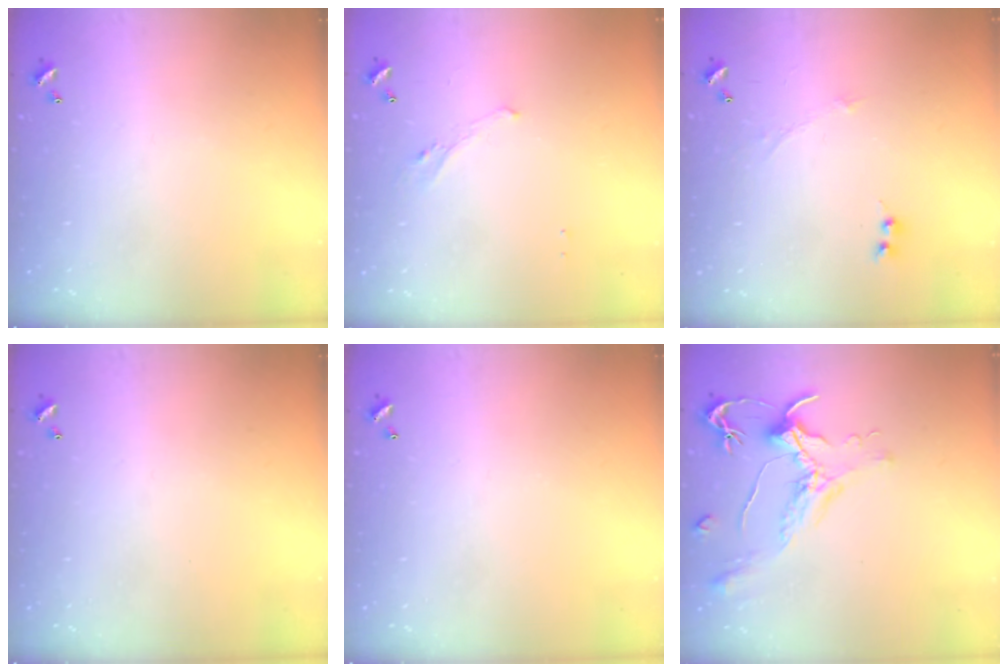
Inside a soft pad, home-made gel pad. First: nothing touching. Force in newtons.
{"total": 0.8, "press": 0.4, "slide": 0.7}
{"total": 0.0}
{"total": 0.0}
{"total": 0.0}
{"total": 1.6, "press": 1.5, "slide": 0.7}